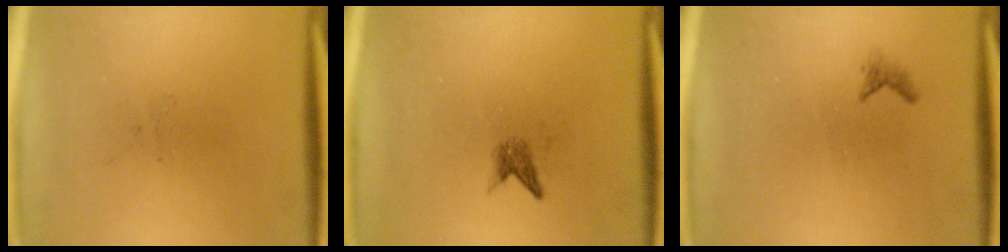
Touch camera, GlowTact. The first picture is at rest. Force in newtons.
{"total": 1.3}
{"total": 0.7}